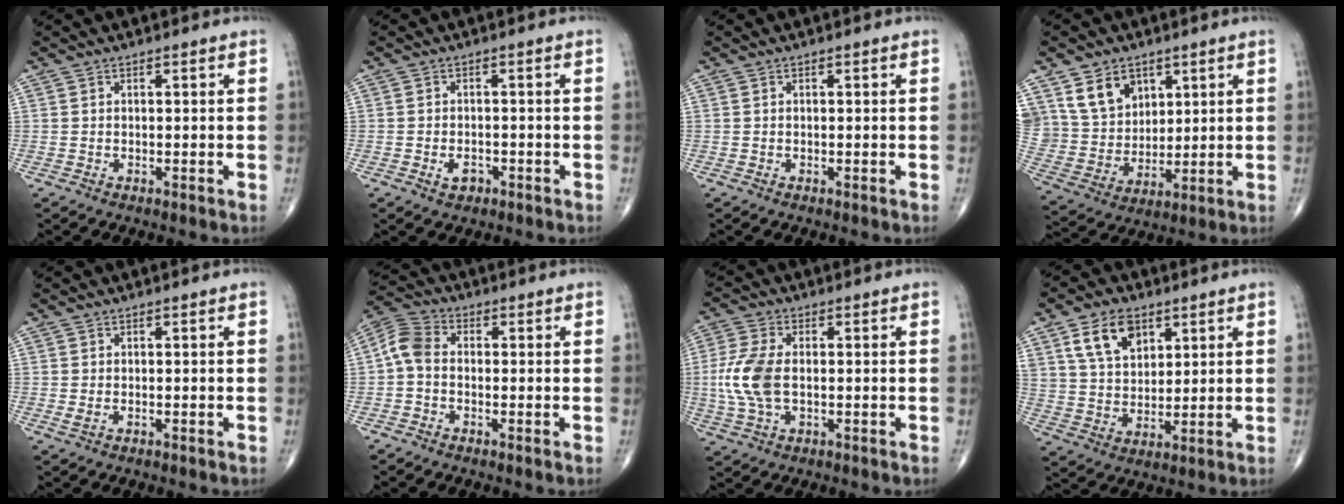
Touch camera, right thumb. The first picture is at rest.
{"total": 2.5, "force": [-1.2, 1.7, 1.5], "torque": [-0.019, 0.006, -0.018]}
{"total": 0.0}
{"total": 12.3, "force": [6.4, 9.1, 5.2], "torque": [-0.071, -0.028, 0.135]}
{"total": 0.9, "force": [-0.2, 0.5, 0.7], "torque": [-0.013, -0.001, -0.003]}
{"total": 5.5, "force": [-0.6, 3.8, 4.0], "torque": [-0.076, 0.018, -0.027]}
{"total": 9.1, "force": [-0.4, 4.9, 7.6], "torque": [-0.184, 0.005, -0.009]}
{"total": 10.4, "force": [5.3, 6.7, 6.0], "torque": [-0.087, -0.021, 0.102]}